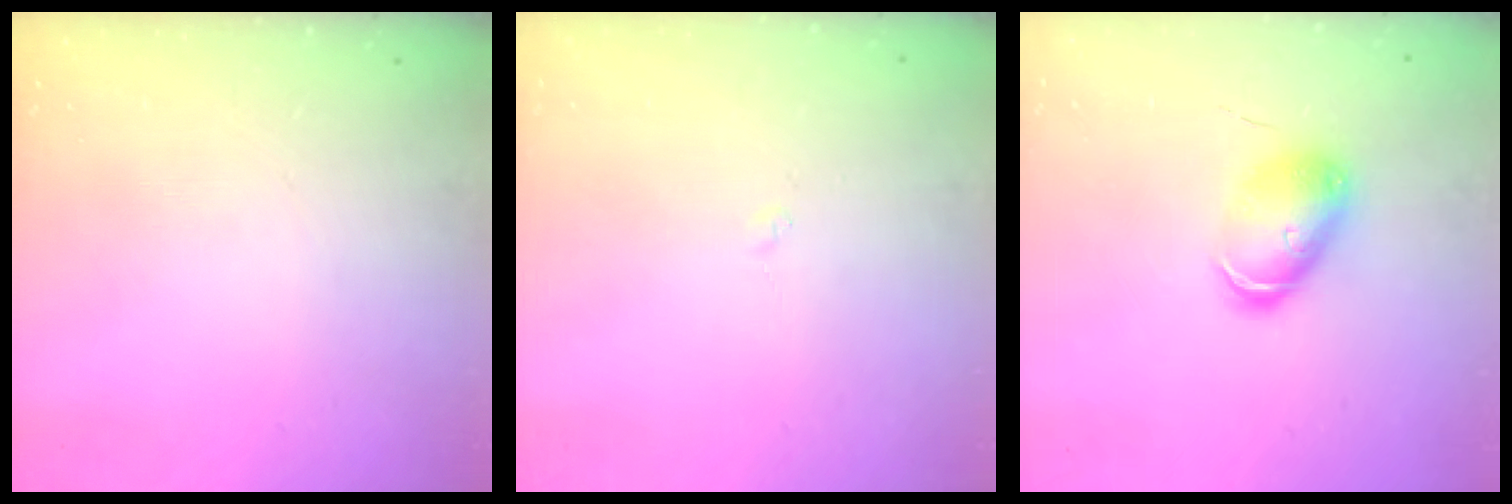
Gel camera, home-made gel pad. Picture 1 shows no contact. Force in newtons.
{"total": 1.7, "press": 1.7, "slide": 0.3}
{"total": 7.2, "press": 7.2, "slide": 0.9}